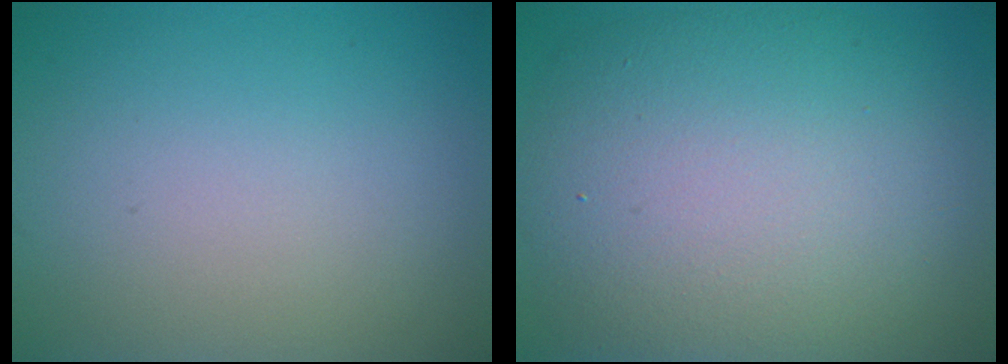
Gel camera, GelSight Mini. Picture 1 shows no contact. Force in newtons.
{"total": 12.1, "press": 12.1, "slide": 0.6}